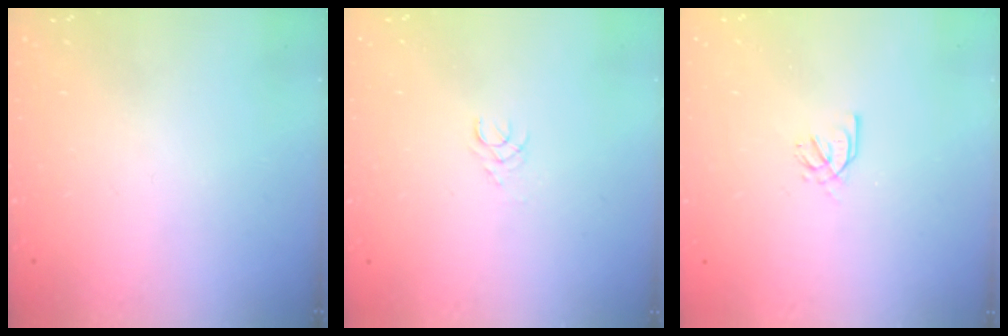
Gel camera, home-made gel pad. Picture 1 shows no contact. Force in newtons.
{"total": 2.4, "press": 2.4, "slide": 0.3}
{"total": 1.7, "press": 1.6, "slide": 0.5}